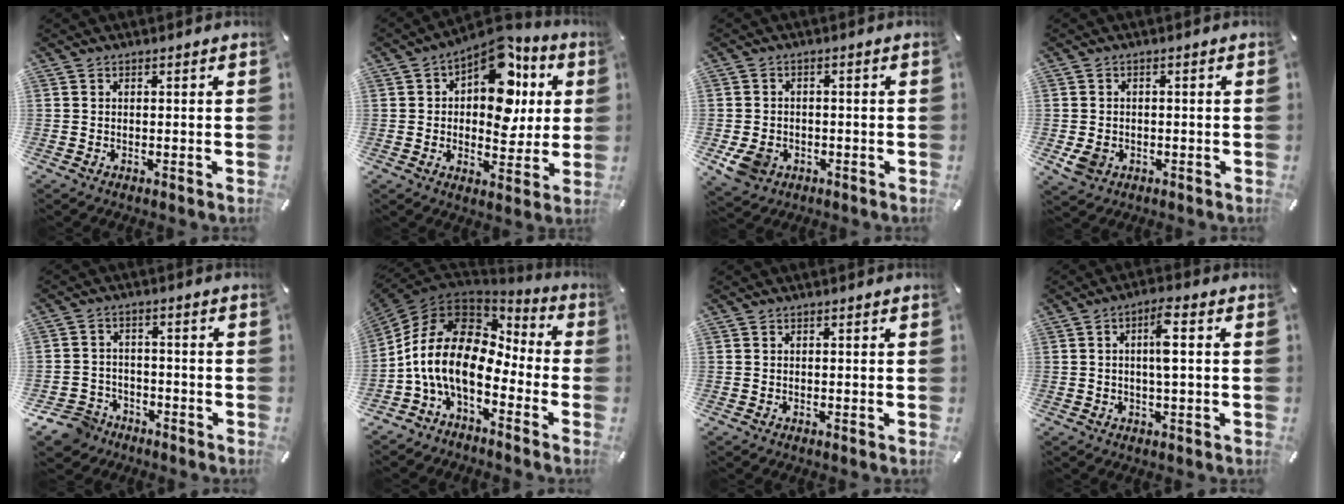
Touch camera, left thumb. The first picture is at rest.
{"total": 15.5, "force": [5.8, 10.0, 10.4], "torque": [-0.141, -0.042, 0.105]}
{"total": 6.1, "force": [-2.4, 4.9, 2.9], "torque": [-0.062, 0.005, -0.044]}
{"total": 3.9, "force": [-1.1, 3.2, 1.9], "torque": [-0.045, 0.001, -0.021]}
{"total": 6.9, "force": [-4.8, 4.8, 1.1], "torque": [-0.029, 0.034, -0.095]}
{"total": 15.9, "force": [-3.6, 9.8, 12.0], "torque": [-0.267, 0.009, -0.070]}
{"total": 0.0}
{"total": 6.3, "force": [0.6, 1.5, 6.1], "torque": [-0.108, 0.007, 0.005]}